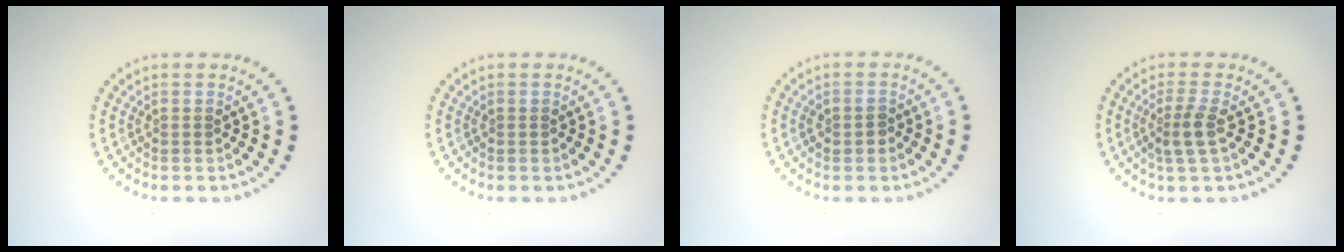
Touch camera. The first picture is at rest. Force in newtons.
{"total": 0.0}
{"total": 1.2, "press": 1.2, "slide": 0.1}
{"total": 2.2, "press": 1.8, "slide": 1.3}